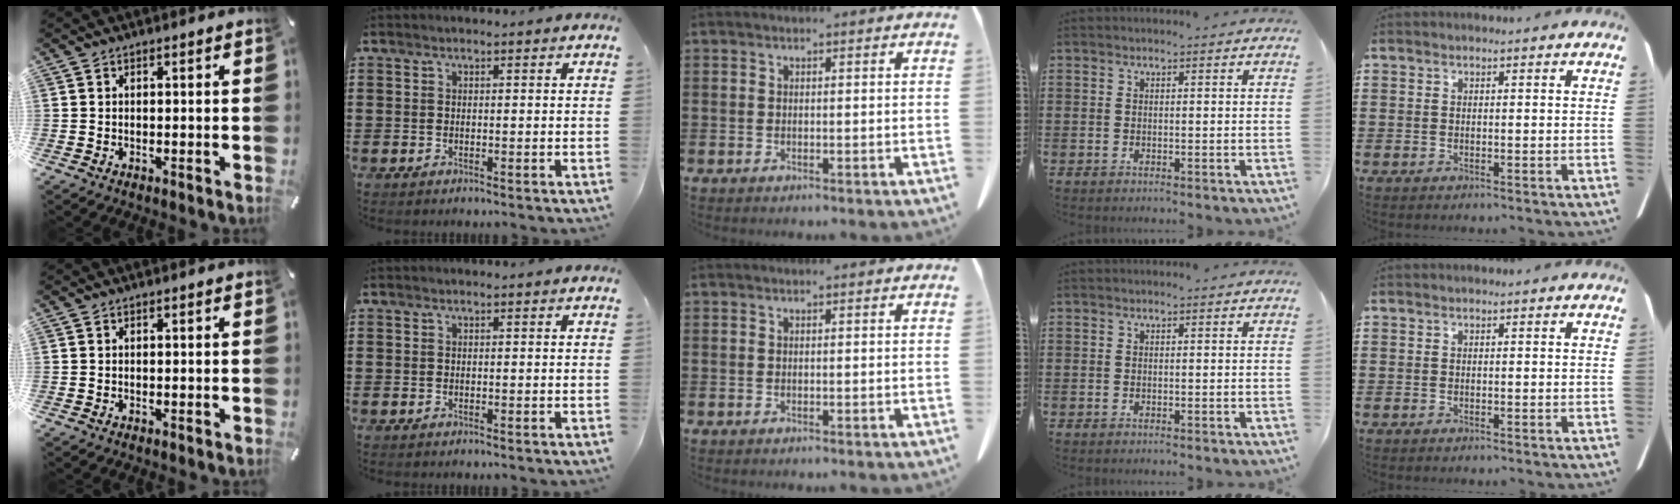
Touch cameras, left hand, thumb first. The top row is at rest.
{}